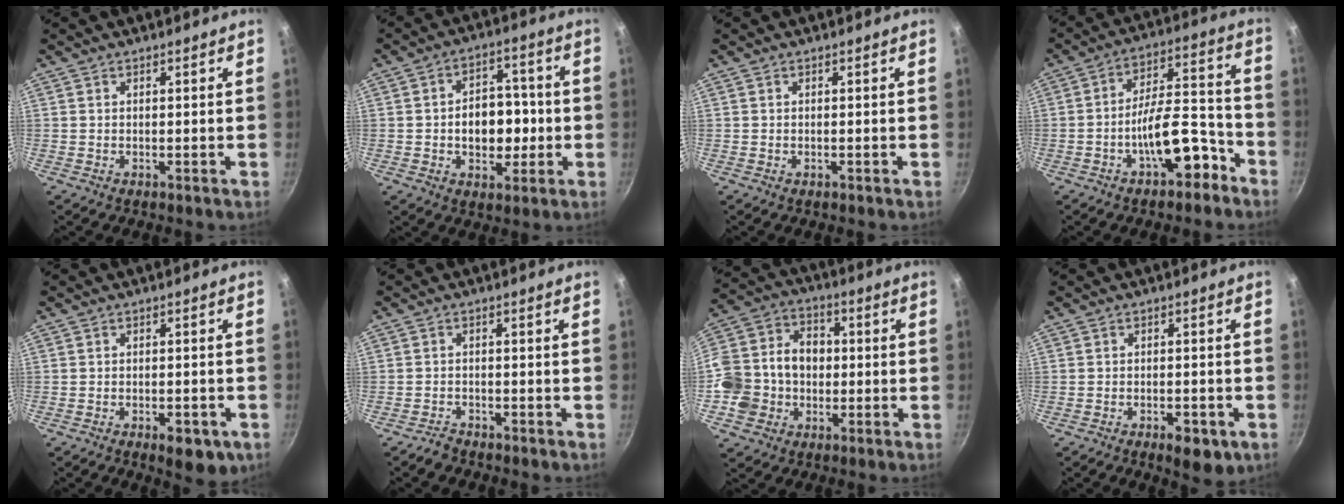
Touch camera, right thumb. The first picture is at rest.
{"total": 10.8, "force": [-1.2, 7.7, 7.4], "torque": [-0.069, 0.015, -0.020]}
{"total": 0.0}
{"total": 13.0, "force": [-6.6, 5.5, 9.8], "torque": [-0.113, 0.076, -0.095]}
{"total": 6.0, "force": [-2.9, 2.8, 4.5], "torque": [-0.047, 0.016, -0.030]}
{"total": 1.9, "force": [-1.8, 0.6, 0.1], "torque": [0.001, 0.021, -0.034]}
{"total": 16.0, "force": [-2.0, 13.6, 8.2], "torque": [-0.147, 0.039, -0.041]}
{"total": 5.9, "force": [-2.9, 2.4, 4.5], "torque": [-0.056, 0.017, -0.035]}